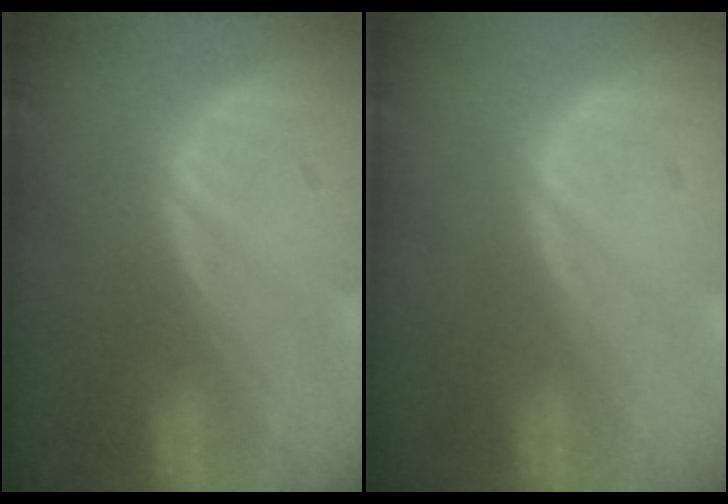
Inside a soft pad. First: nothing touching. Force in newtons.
{"total": 0.0}